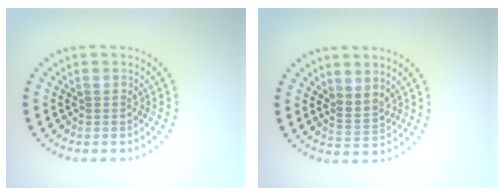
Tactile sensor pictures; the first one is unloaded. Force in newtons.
{"total": 2.0, "press": 1.5, "slide": 1.3}